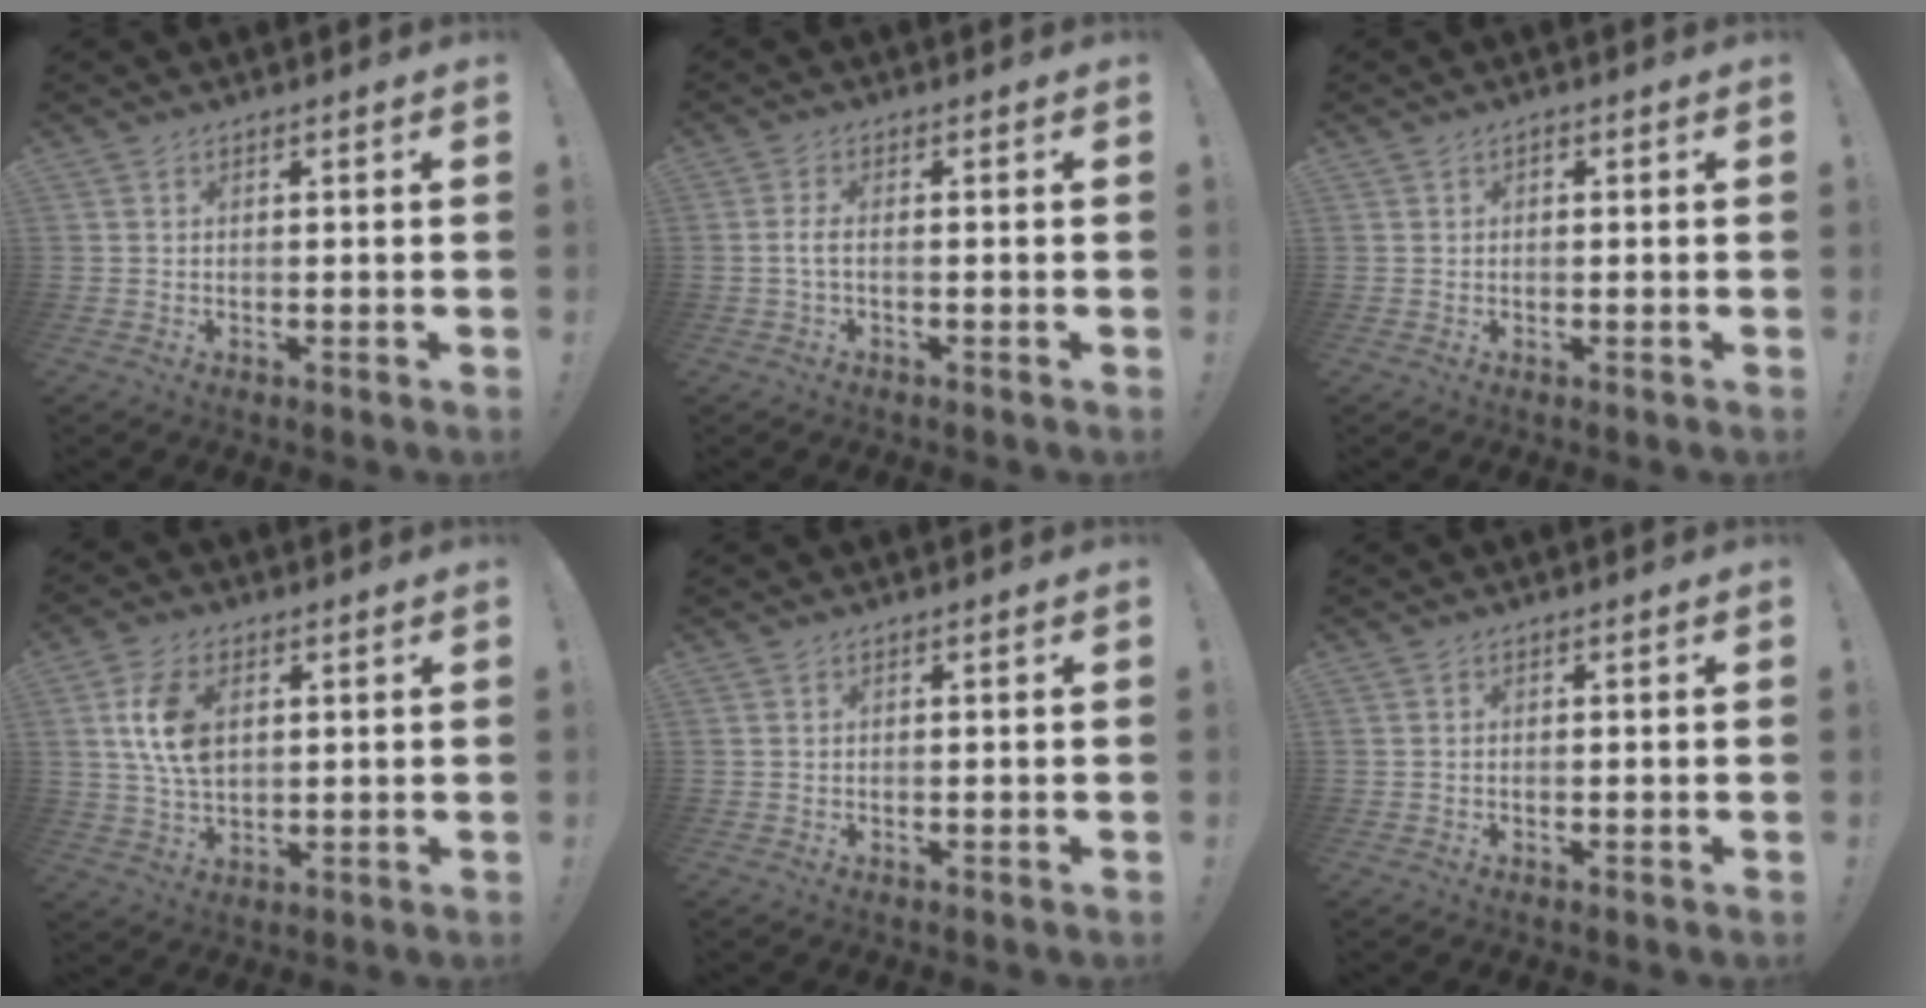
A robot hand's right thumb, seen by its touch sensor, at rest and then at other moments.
{"total": 3.1, "force": [-0.6, 0.8, 3.0], "torque": [-0.068, -0.003, -0.013]}
{"total": 1.1, "force": [-0.2, 0.9, 0.6], "torque": [-0.017, 0.005, -0.005]}
{"total": 11.2, "force": [2.8, 7.2, 8.2], "torque": [-0.159, 0.003, 0.052]}
{"total": 0.0}
{"total": 0.0}